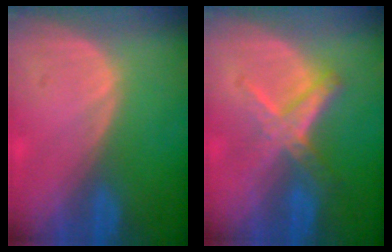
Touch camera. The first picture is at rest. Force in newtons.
{"total": 5.8, "press": 5.5, "slide": 1.8}